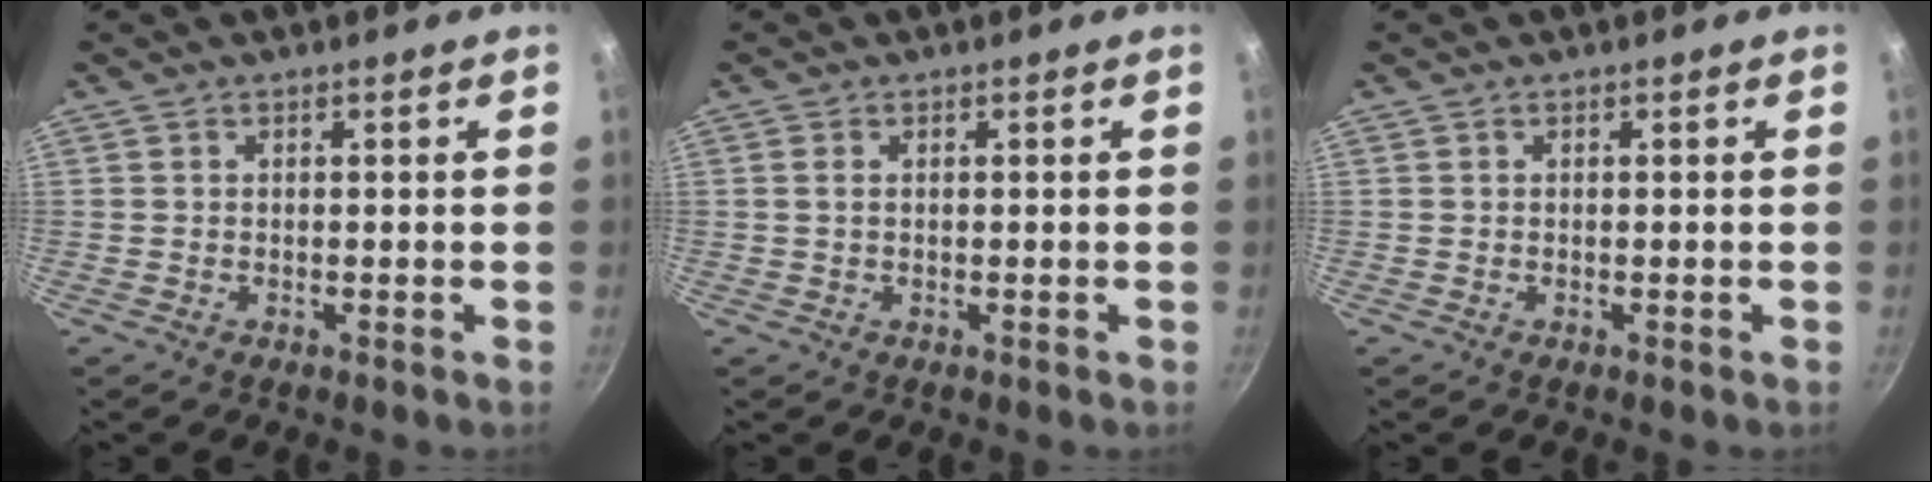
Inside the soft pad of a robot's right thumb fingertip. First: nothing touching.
{"total": 1.1, "force": [0.2, 0.6, 0.8], "torque": [-0.016, 0.001, 0.002]}
{"total": 0.0}